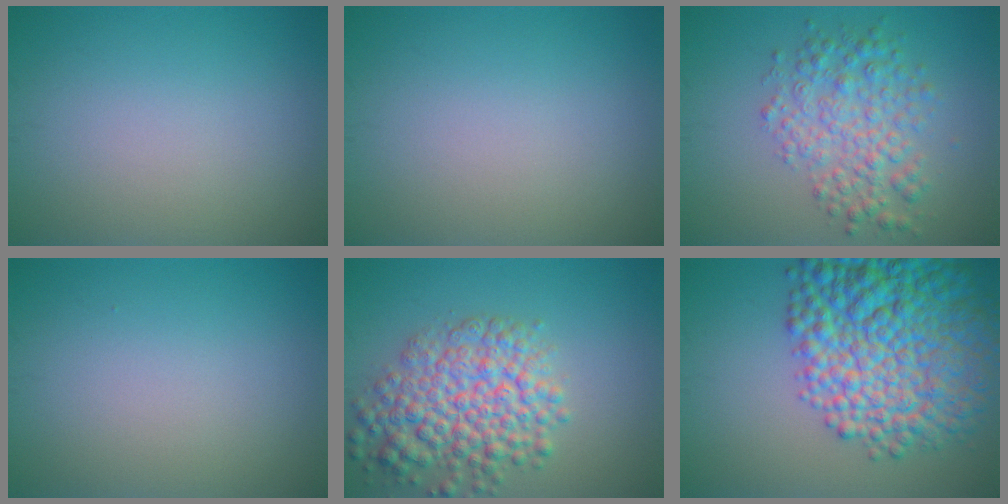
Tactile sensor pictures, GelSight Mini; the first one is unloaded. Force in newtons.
{"total": 0.0}
{"total": 4.6, "press": 4.6, "slide": 0.1}
{"total": 0.0}
{"total": 7.0, "press": 7.0, "slide": 0.3}
{"total": 12.8, "press": 12.8, "slide": 0.4}